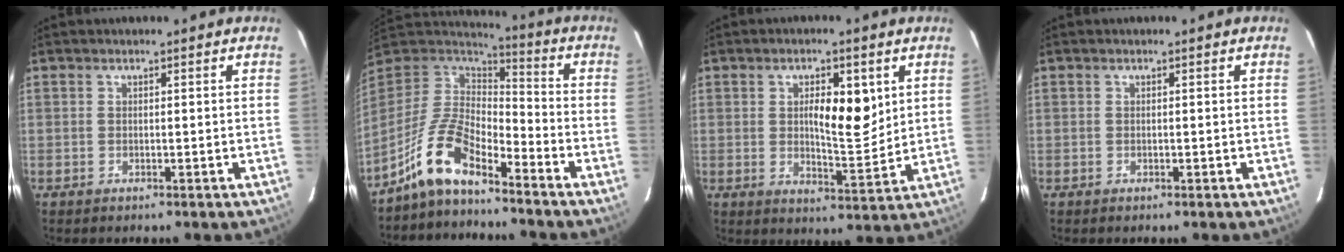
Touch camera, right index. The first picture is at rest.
{"total": 10.4, "force": [-7.7, 3.6, 5.9], "torque": [-0.137, 0.027, -0.148]}
{"total": 8.1, "force": [2.3, 2.5, 7.4], "torque": [-0.113, -0.003, 0.038]}
{"total": 0.0}